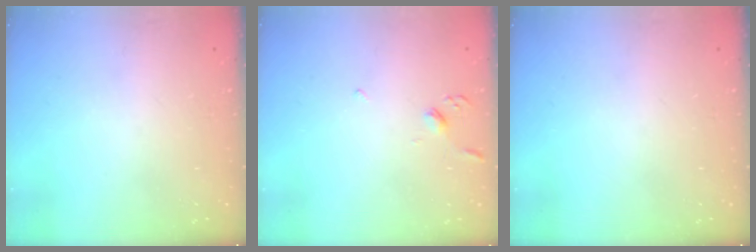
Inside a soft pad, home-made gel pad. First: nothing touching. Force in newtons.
{"total": 2.9, "press": 2.8, "slide": 0.7}
{"total": 0.0}